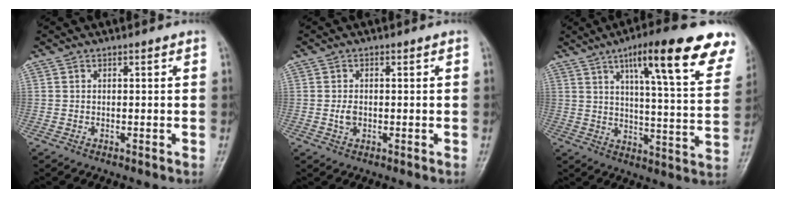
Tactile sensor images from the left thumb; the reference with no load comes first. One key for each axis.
{"total": 2.1, "fx": -0.2, "fy": 1.4, "fz": 1.5, "tx": -0.025, "ty": 0.002, "tz": -0.005}
{"total": 21.7, "fx": 12.6, "fy": 4.4, "fz": 17.1, "tx": -0.213, "ty": -0.036, "tz": 0.173}